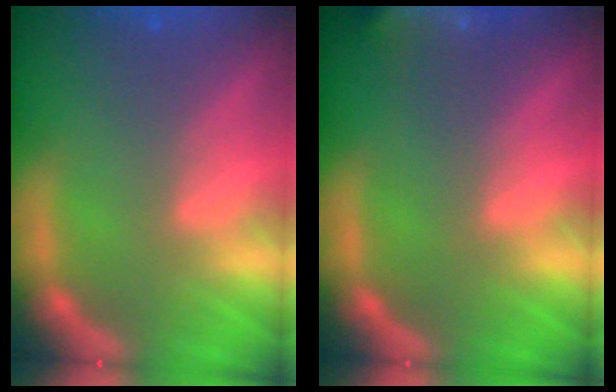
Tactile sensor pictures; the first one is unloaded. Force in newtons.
{"total": 6.5}